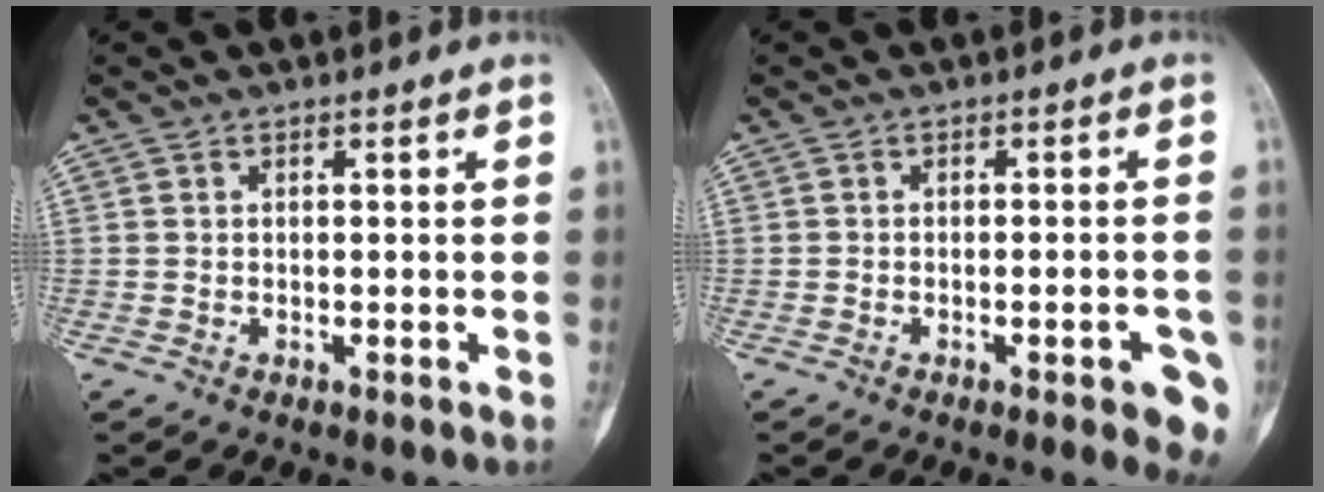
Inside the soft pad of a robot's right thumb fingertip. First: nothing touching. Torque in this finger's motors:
{"motor_torque": [-0.18, 0.25, 0.17, -0.03, 0.03]}